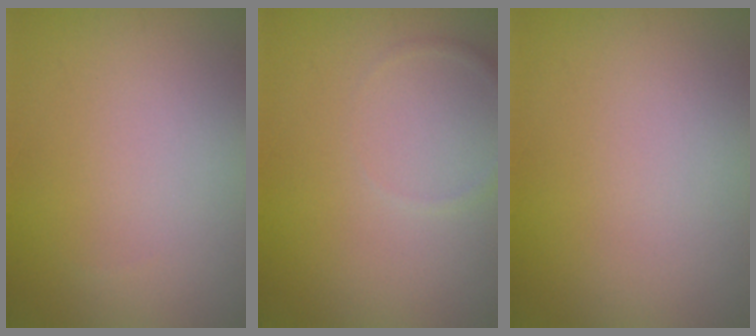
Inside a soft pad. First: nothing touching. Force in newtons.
{"total": 0.7, "press": 0.7, "slide": 0.0}
{"total": 0.0}